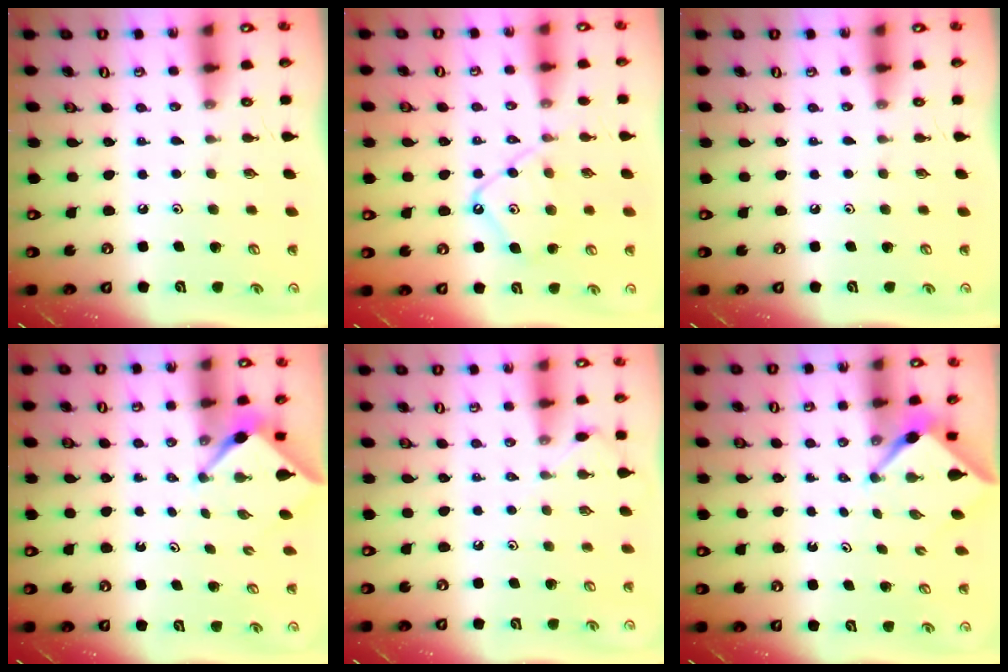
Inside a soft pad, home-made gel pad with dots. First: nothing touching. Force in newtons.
{"total": 12.0, "press": 11.9, "slide": 1.2}
{"total": 0.0}
{"total": 3.2, "press": 3.2, "slide": 0.3}
{"total": 3.4, "press": 3.4, "slide": 0.7}
{"total": 3.0, "press": 3.0, "slide": 0.3}